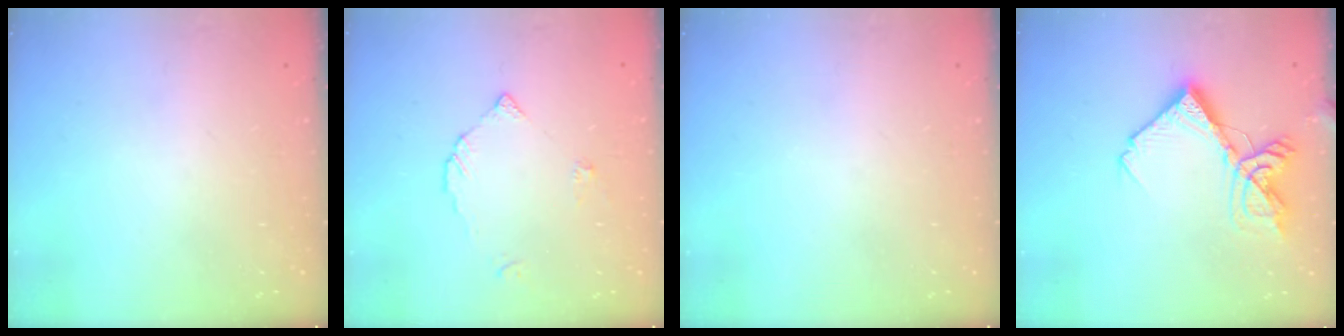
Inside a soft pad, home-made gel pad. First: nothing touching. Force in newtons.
{"total": 3.0, "press": 3.0, "slide": 0.3}
{"total": 0.0}
{"total": 15.0, "press": 14.9, "slide": 1.7}